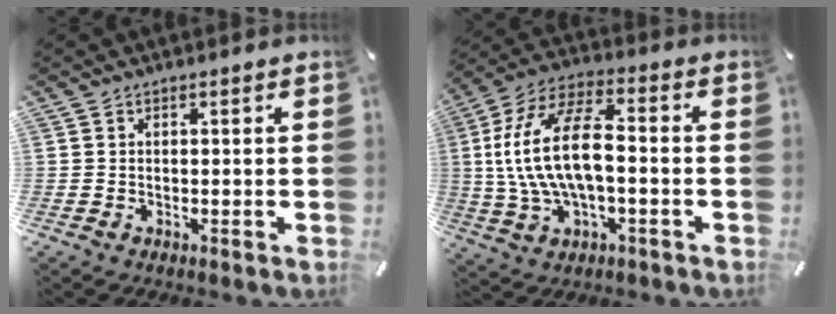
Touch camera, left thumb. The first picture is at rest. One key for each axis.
{"total": 17.0, "fx": -0.6, "fy": 8.5, "fz": 14.8, "tx": -0.300, "ty": 0.010, "tz": -0.012}